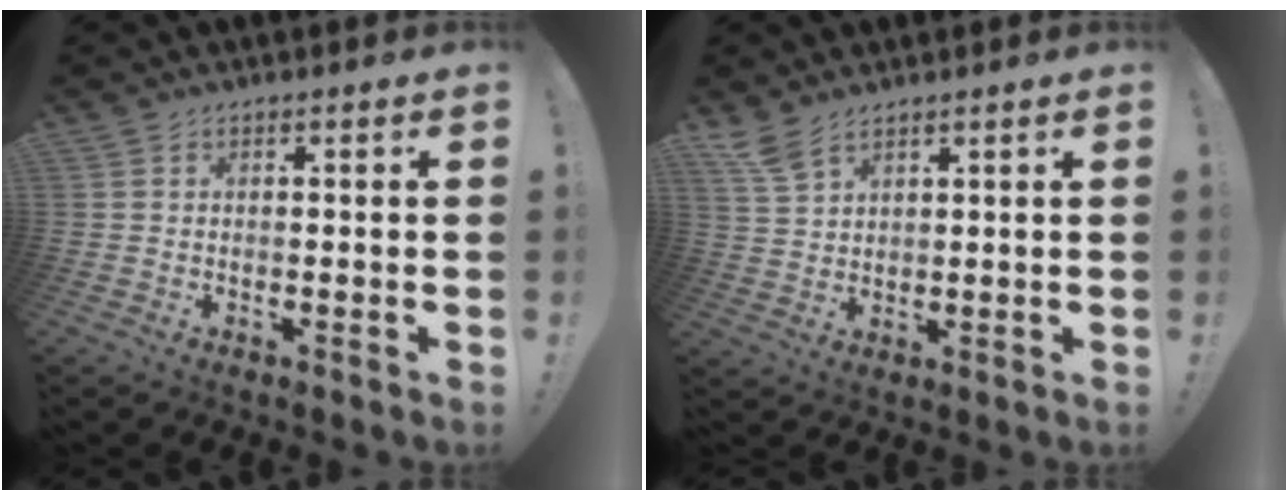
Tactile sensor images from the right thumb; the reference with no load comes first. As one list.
[{"total": 5.9, "force": [4.7, 2.2, 2.9], "torque": [-0.063, -0.020, 0.092]}]